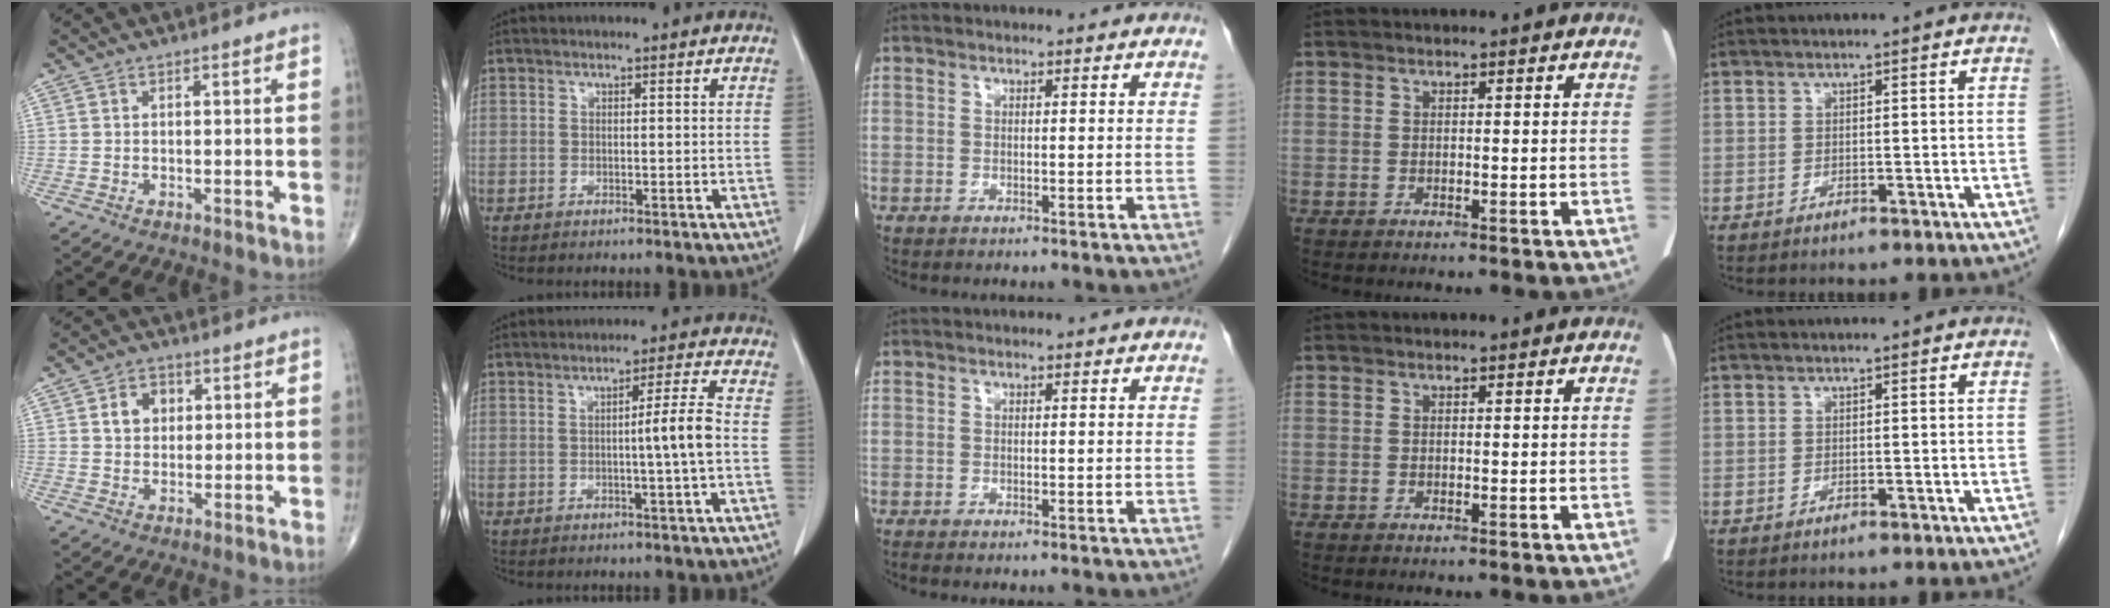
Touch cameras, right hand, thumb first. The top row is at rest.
{"thumb": {"total": 5.2, "force": [1.4, 4.1, 2.9], "torque": [-0.026, 0.002, 0.021]}, "index": {"total": 4.6, "force": [-0.7, -1.2, 4.4], "torque": [-0.065, 0.001, -0.012]}}